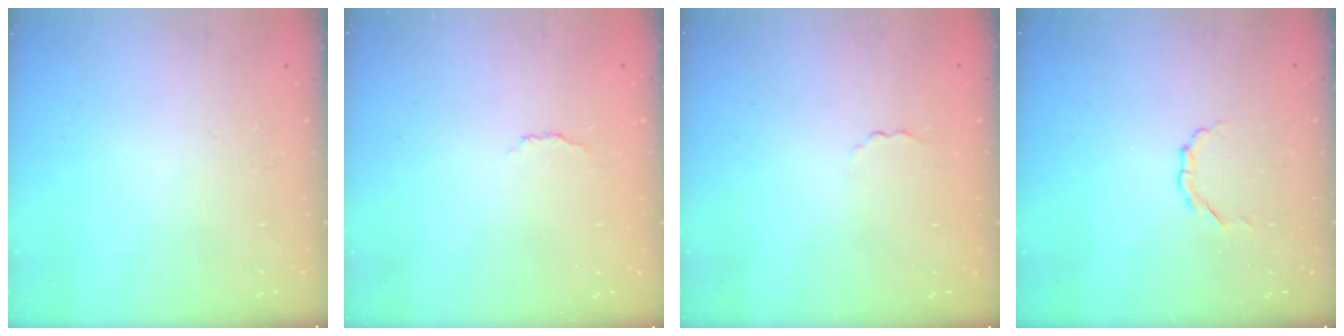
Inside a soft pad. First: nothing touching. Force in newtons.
{"total": 2.9, "press": 2.8, "slide": 0.7}
{"total": 1.4, "press": 1.3, "slide": 0.4}
{"total": 2.7, "press": 2.5, "slide": 1.0}